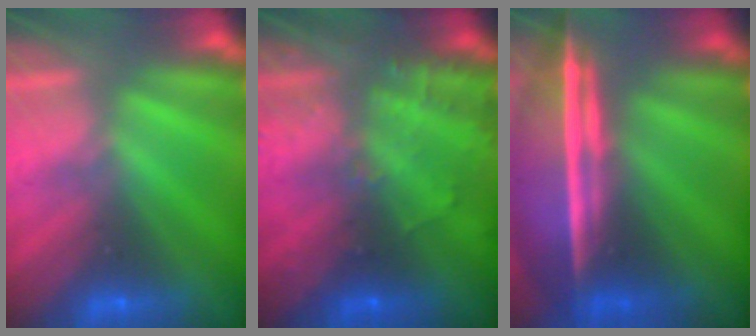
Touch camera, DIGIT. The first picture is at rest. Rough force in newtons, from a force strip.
{"total": 6.8}
{"total": 9.4}